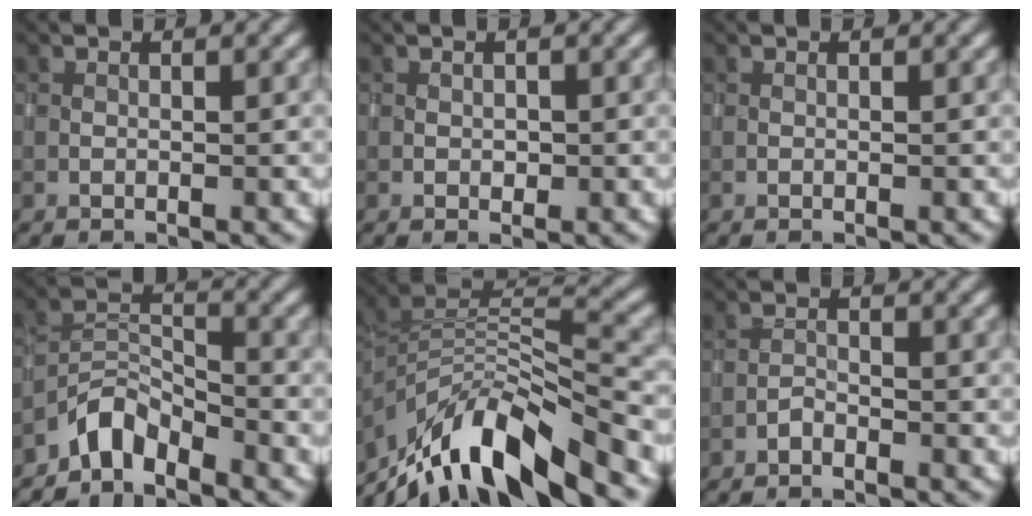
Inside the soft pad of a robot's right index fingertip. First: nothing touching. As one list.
[{"total": 0.6, "force": [0.0, 0.5, 0.3], "torque": [-0.003, -0.001, -0.001]}, {"total": 0.0}, {"total": 3.8, "force": [-3.2, 1.4, 1.4], "torque": [-0.021, 0.011, -0.073]}, {"total": 10.5, "force": [-6.6, 3.3, 7.4], "torque": [-0.130, 0.009, -0.121]}, {"total": 0.9, "force": [-0.8, 0.3, 0.2], "torque": [-0.003, 0.005, -0.019]}]